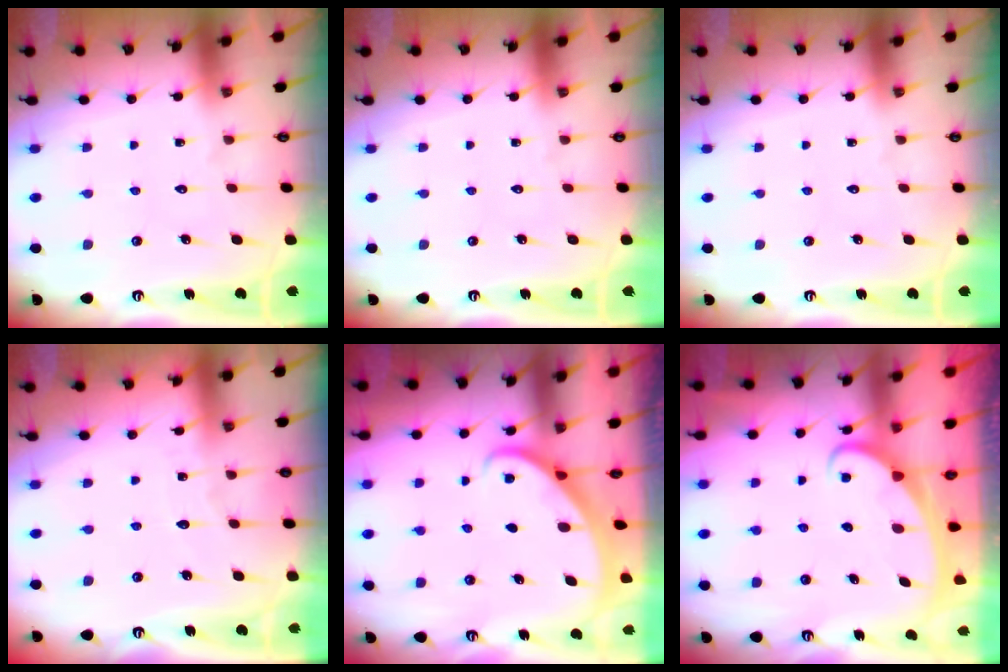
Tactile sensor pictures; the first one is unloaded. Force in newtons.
{"total": 0.0}
{"total": 0.0}
{"total": 3.2, "press": 3.2, "slide": 0.3}
{"total": 1.9, "press": 1.9, "slide": 0.2}
{"total": 2.6, "press": 2.6, "slide": 0.3}